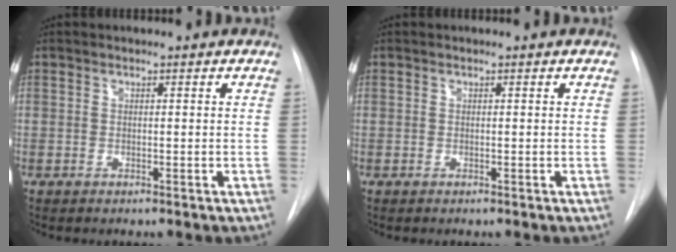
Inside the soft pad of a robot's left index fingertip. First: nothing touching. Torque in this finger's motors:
{"motor_torque": [-0.03, 0.07, -0.03, 0.00]}